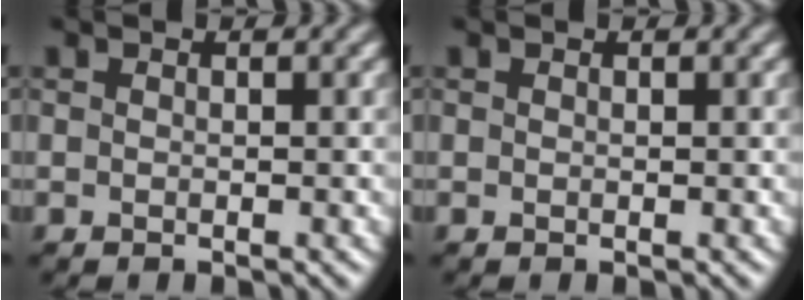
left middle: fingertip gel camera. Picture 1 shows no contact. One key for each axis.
{"total": 0.0}